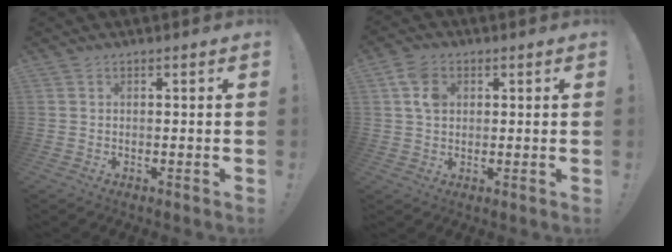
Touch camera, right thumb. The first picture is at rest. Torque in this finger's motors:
{"motor_torque": [1.00, 1.23, 0.41, -0.47, 0.00]}